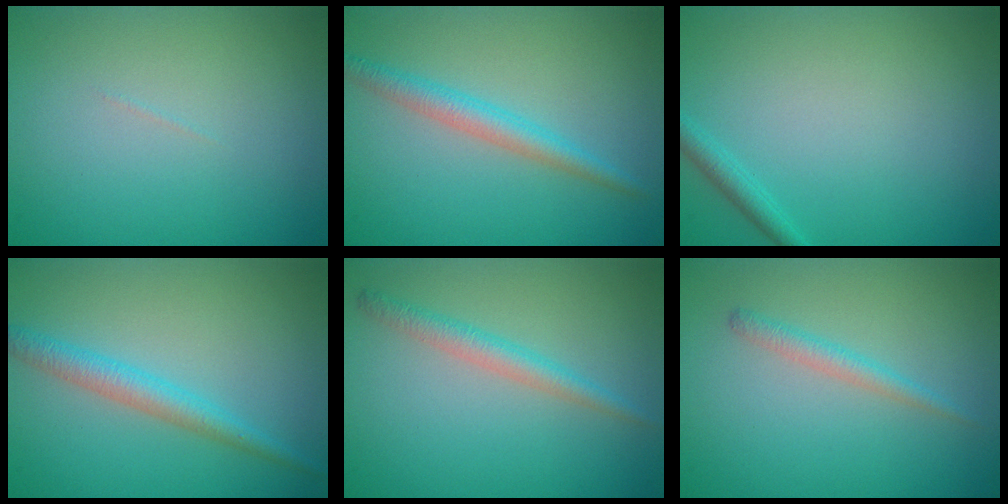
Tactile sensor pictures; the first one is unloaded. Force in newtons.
{"total": 2.6, "press": 2.6, "slide": 0.0}
{"total": 1.4, "press": 1.4, "slide": 0.1}
{"total": 2.6, "press": 2.6, "slide": 0.0}
{"total": 2.2, "press": 2.2, "slide": 0.1}
{"total": 1.5, "press": 1.5, "slide": 0.0}